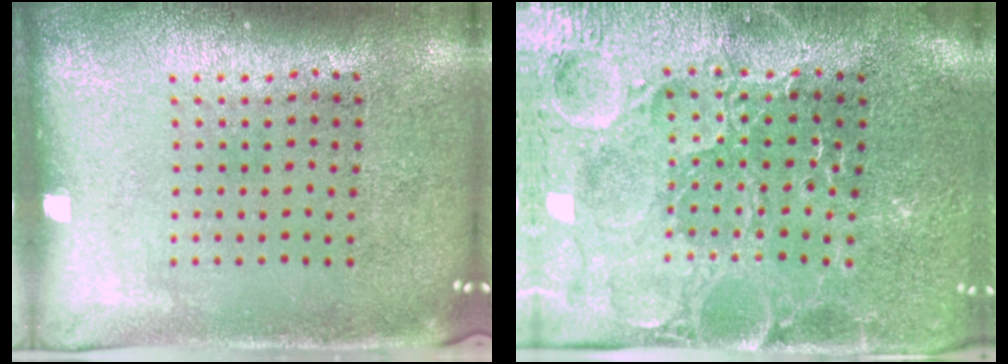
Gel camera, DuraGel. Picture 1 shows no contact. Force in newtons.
{"total": 3.8, "press": 3.7, "slide": 0.8}